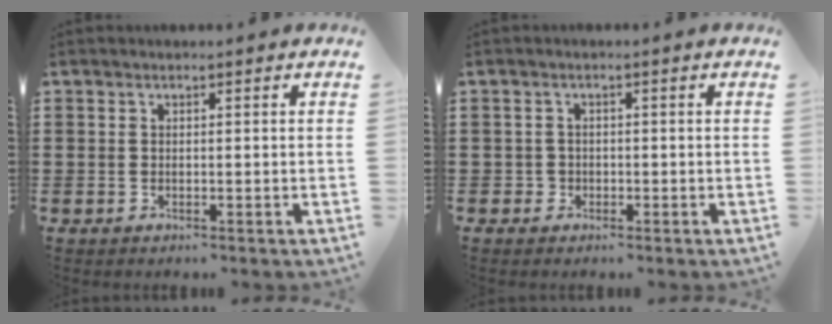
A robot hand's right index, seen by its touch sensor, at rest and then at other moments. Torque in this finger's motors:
{"motor_torque": [-0.01, 0.05, -0.05, -0.01]}